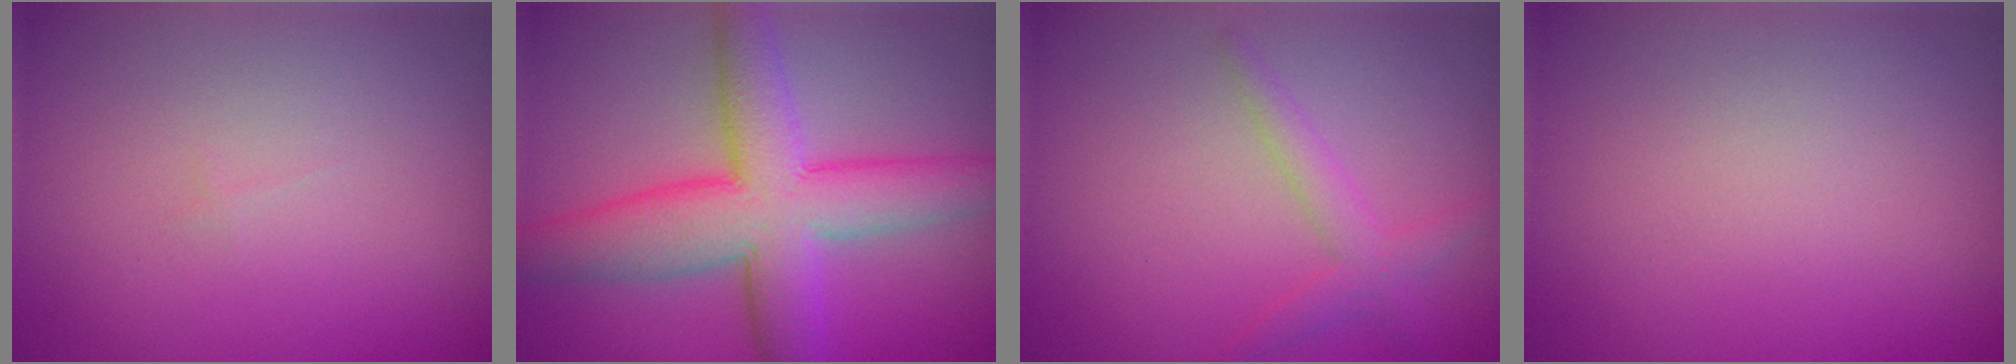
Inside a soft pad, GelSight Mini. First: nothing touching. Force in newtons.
{"total": 8.5, "press": 8.5, "slide": 0.2}
{"total": 2.1, "press": 2.1, "slide": 0.0}
{"total": 0.0}